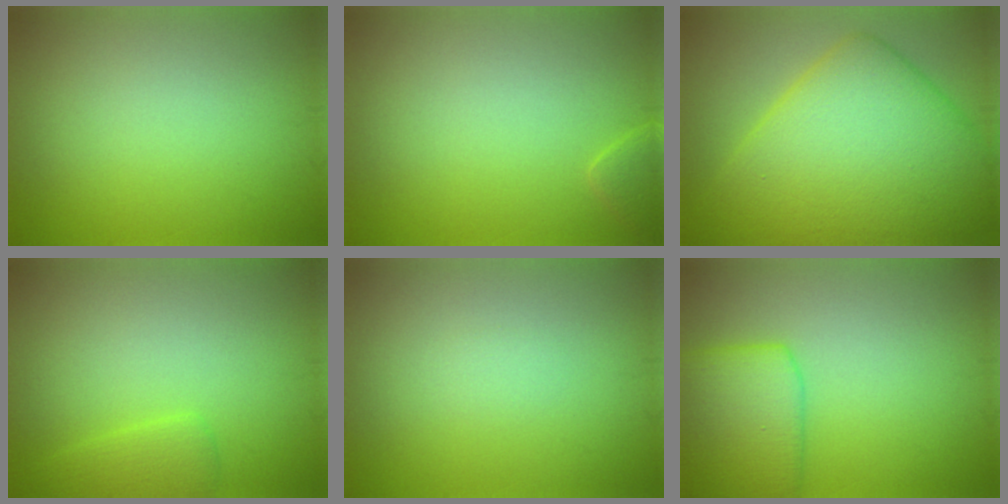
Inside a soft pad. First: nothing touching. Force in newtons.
{"total": 1.3, "press": 1.3, "slide": 0.1}
{"total": 14.2, "press": 14.2, "slide": 0.1}
{"total": 2.0, "press": 1.9, "slide": 0.2}
{"total": 0.6, "press": 0.6, "slide": 0.0}
{"total": 6.1, "press": 6.1, "slide": 0.4}